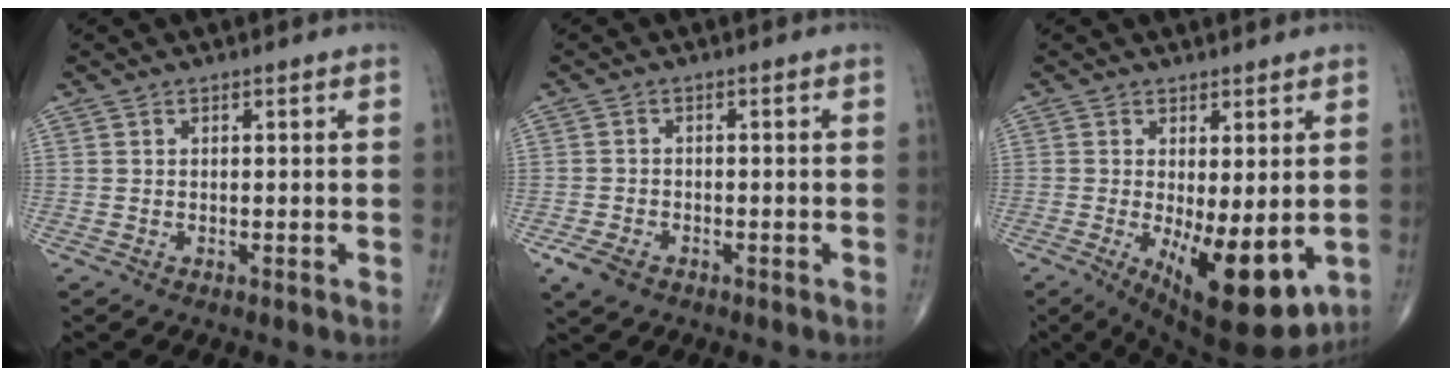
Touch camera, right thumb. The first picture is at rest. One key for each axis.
{"total": 4.1, "fx": -2.2, "fy": 2.6, "fz": 2.3, "tx": -0.050, "ty": 0.004, "tz": -0.035}
{"total": 13.2, "fx": -2.8, "fy": 4.9, "fz": 11.9, "tx": -0.170, "ty": -0.027, "tz": -0.022}